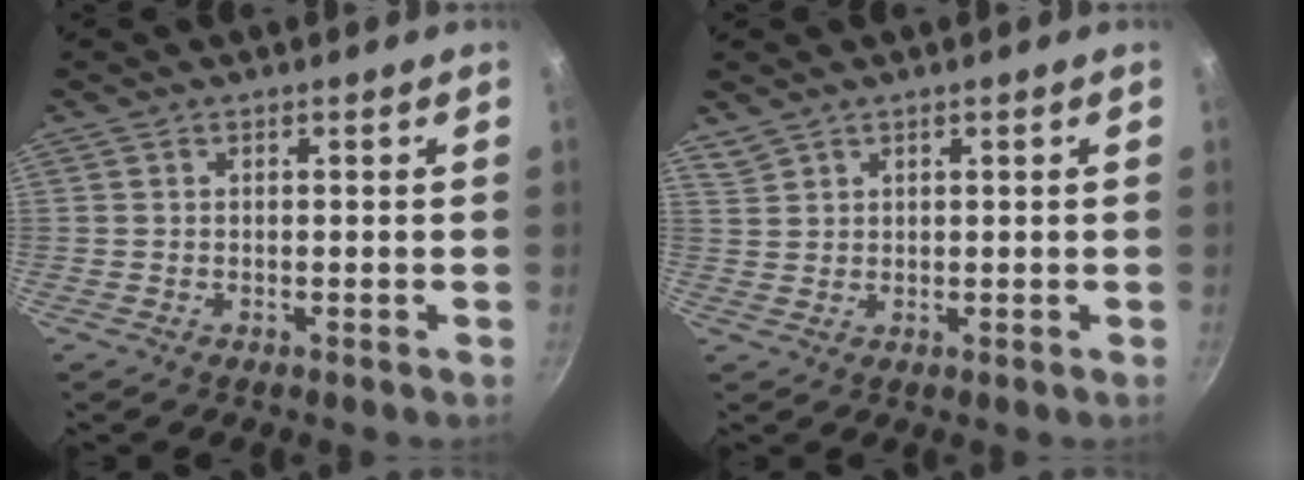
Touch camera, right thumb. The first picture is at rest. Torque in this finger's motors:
{"motor_torque": [-0.87, 0.05, -0.50, 0.02, 0.05]}